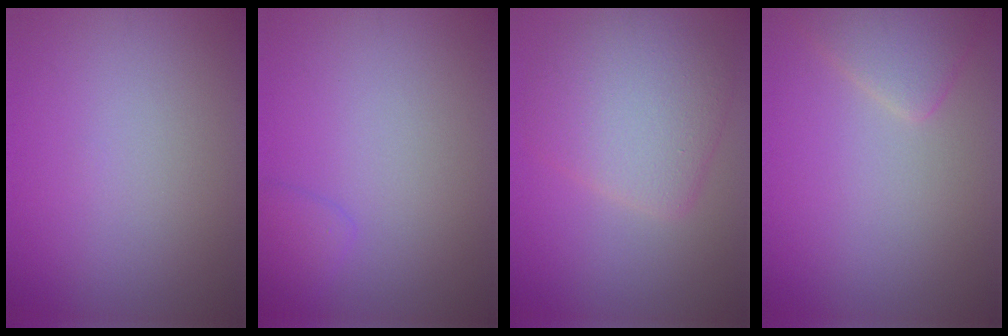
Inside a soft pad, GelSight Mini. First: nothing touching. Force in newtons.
{"total": 1.5, "press": 1.4, "slide": 0.1}
{"total": 5.6, "press": 5.6, "slide": 0.3}
{"total": 2.5, "press": 2.5, "slide": 0.2}